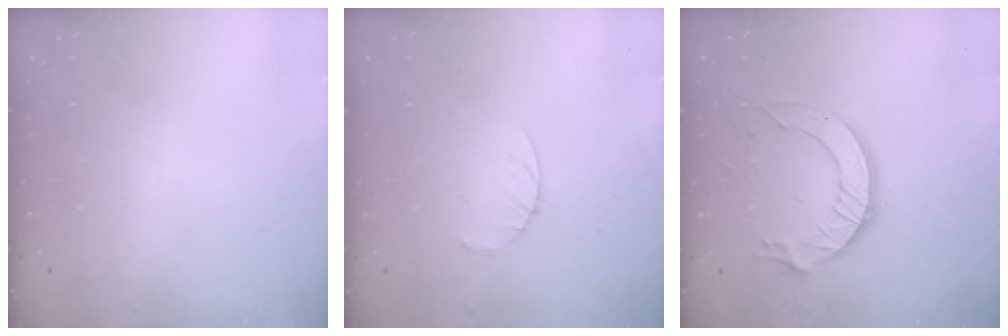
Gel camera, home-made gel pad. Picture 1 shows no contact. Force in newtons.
{"total": 3.2, "press": 3.1, "slide": 0.4}
{"total": 11.8, "press": 11.8, "slide": 1.1}